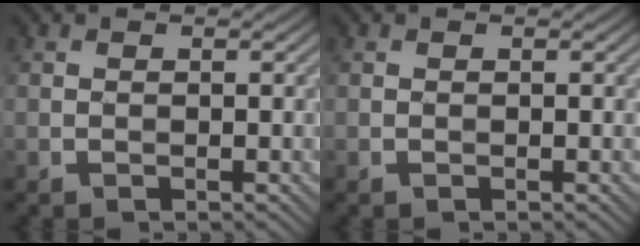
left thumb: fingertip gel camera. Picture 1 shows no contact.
{"total": 0.0}